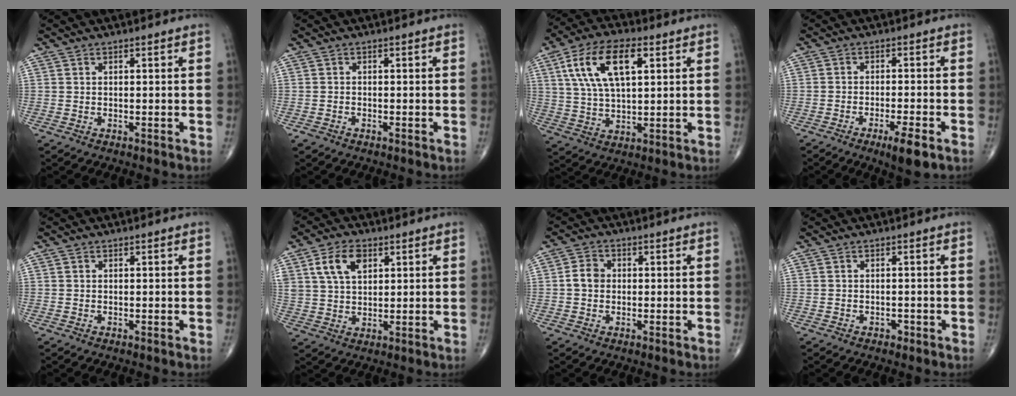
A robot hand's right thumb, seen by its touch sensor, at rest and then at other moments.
{"total": 0.9, "force": [-0.6, 0.5, 0.3], "torque": [-0.010, 0.001, -0.014]}
{"total": 14.4, "force": [5.0, 6.7, 11.7], "torque": [-0.218, 0.003, 0.091]}
{"total": 6.1, "force": [-3.4, 1.0, 4.9], "torque": [-0.082, 0.001, -0.053]}
{"total": 0.0}
{"total": 8.2, "force": [3.4, 5.1, 5.4], "torque": [-0.090, -0.006, 0.065]}
{"total": 3.5, "force": [-0.1, 2.9, 2.0], "torque": [-0.029, 0.010, -0.008]}
{"total": 1.0, "force": [-0.7, 0.6, 0.4], "torque": [-0.003, 0.002, -0.012]}